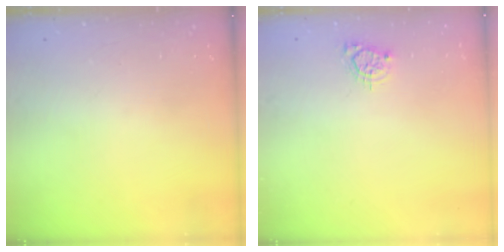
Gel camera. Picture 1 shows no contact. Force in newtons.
{"total": 3.9, "press": 3.9, "slide": 0.5}